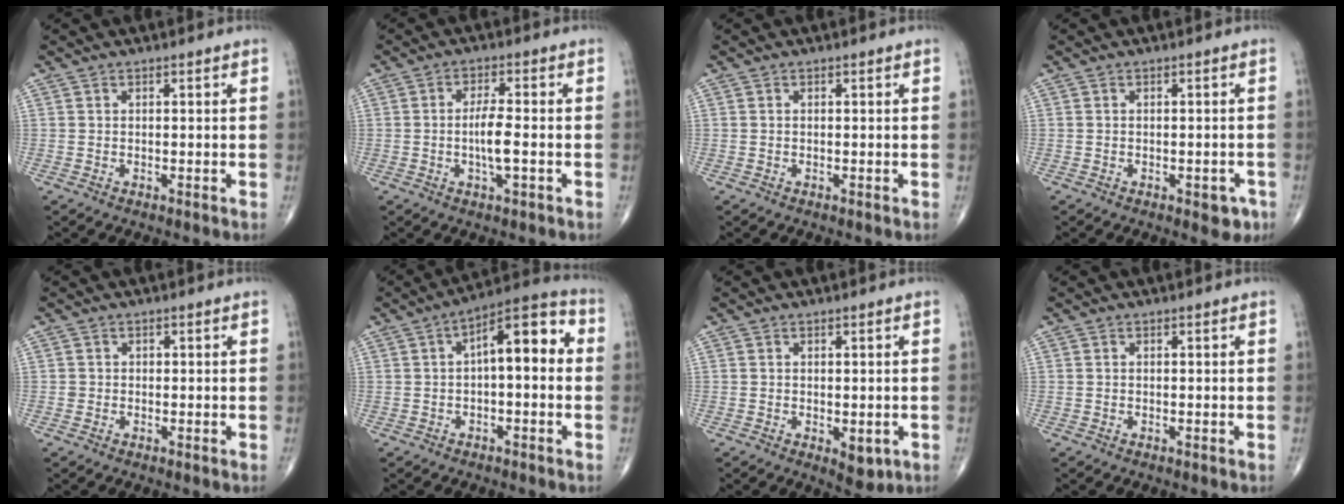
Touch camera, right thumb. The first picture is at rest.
{"total": 5.1, "force": [-0.9, 1.2, 4.9], "torque": [-0.098, 0.006, -0.018]}
{"total": 0.0}
{"total": 3.2, "force": [-1.6, 1.7, 2.2], "torque": [-0.010, 0.005, -0.017]}
{"total": 0.8, "force": [-0.1, 0.8, 0.0], "torque": [0.008, 0.007, -0.003]}
{"total": 11.4, "force": [1.0, 4.8, 10.2], "torque": [-0.128, 0.041, 0.006]}
{"total": 3.5, "force": [-0.9, 1.9, 2.9], "torque": [-0.025, -0.006, -0.004]}
{"total": 0.0}